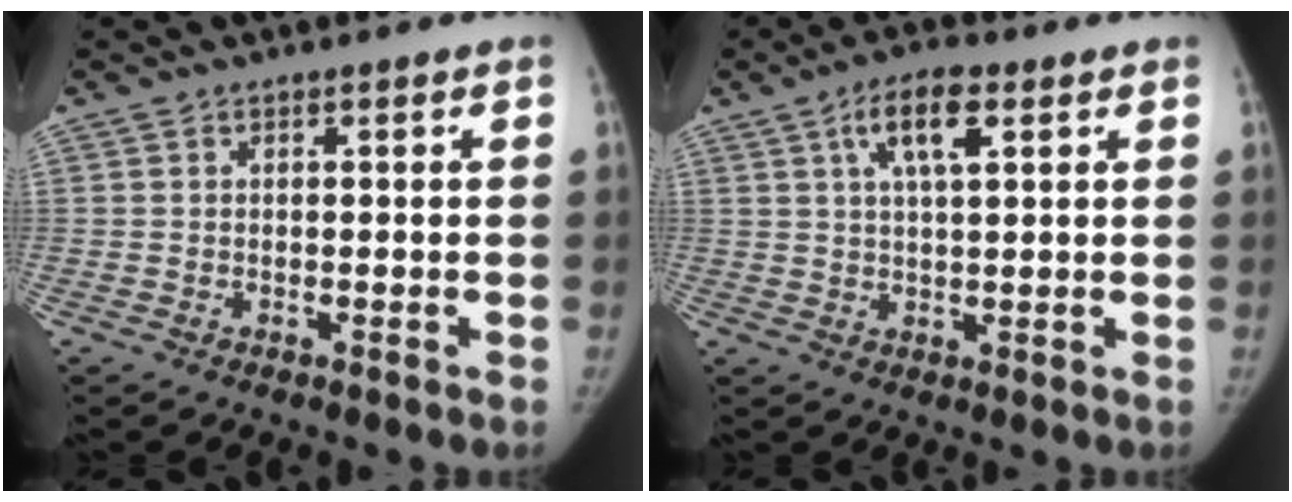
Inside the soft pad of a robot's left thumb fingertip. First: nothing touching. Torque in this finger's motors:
{"motor_torque": [0.27, 0.06, 1.11, -1.05, 0.25]}